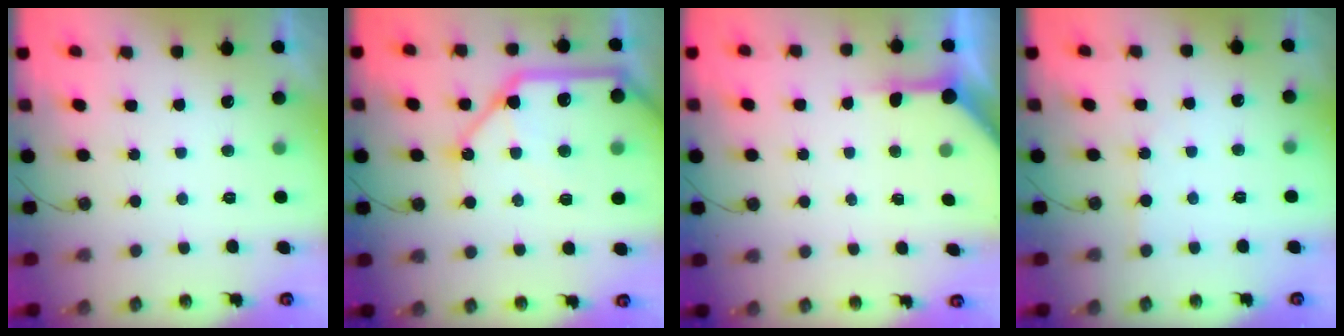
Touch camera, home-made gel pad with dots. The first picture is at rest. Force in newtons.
{"total": 22.6, "press": 22.3, "slide": 3.1}
{"total": 5.4, "press": 5.4, "slide": 0.3}
{"total": 1.8, "press": 1.8, "slide": 0.3}